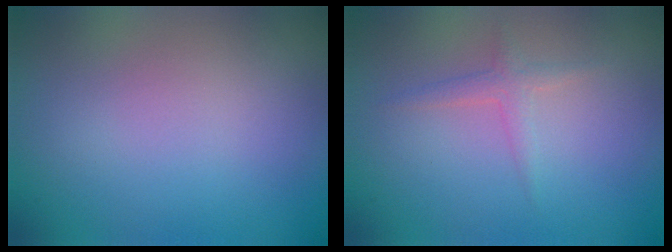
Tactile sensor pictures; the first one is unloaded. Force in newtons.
{"total": 1.3, "press": 1.3, "slide": 0.0}